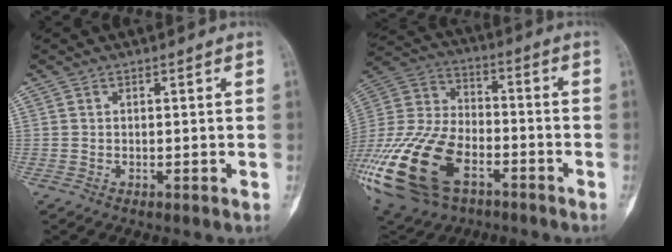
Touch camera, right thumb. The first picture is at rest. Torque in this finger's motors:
{"motor_torque": [2.45, 2.56, 1.70, -1.07, 0.80]}